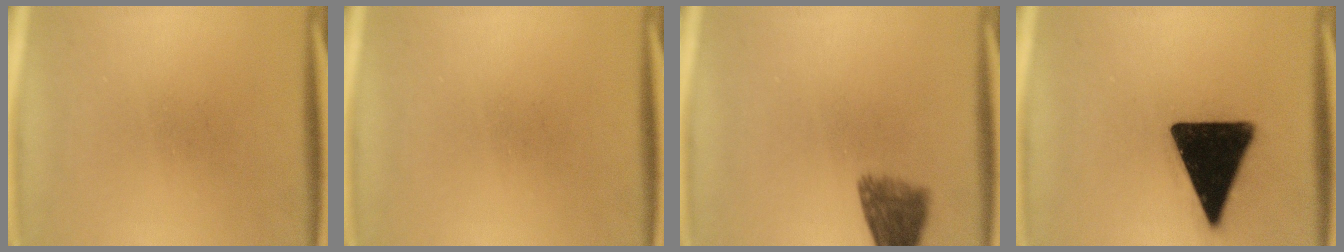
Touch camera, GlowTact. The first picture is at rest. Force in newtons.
{"total": 0.0}
{"total": 5.8}
{"total": 19.6}